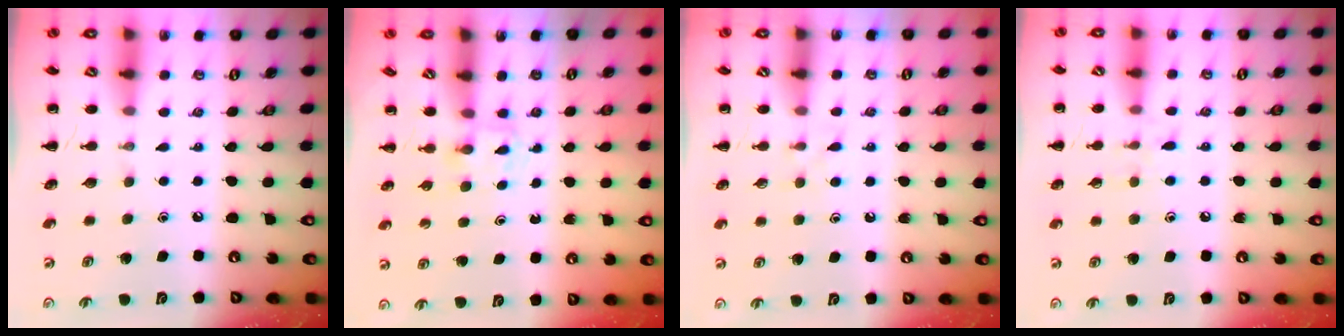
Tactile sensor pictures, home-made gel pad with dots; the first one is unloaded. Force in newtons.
{"total": 2.3, "press": 2.1, "slide": 0.9}
{"total": 4.8, "press": 4.5, "slide": 1.7}
{"total": 6.3, "press": 5.9, "slide": 2.3}